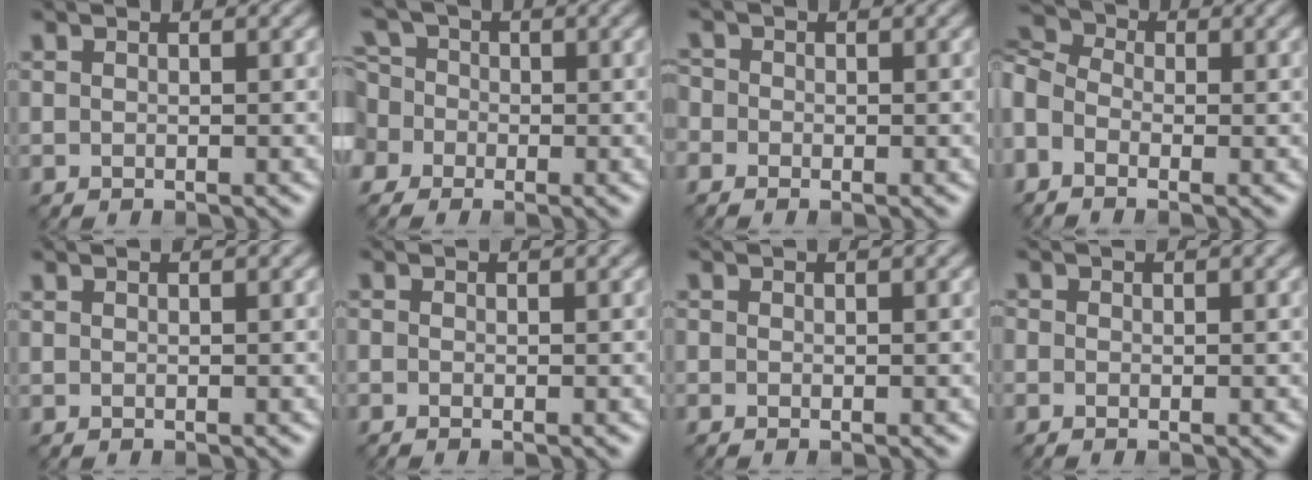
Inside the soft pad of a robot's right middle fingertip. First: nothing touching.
{"total": 6.7, "force": [-0.2, 5.8, 3.4], "torque": [-0.066, 0.029, -0.051]}
{"total": 2.2, "force": [-1.0, 1.8, 0.9], "torque": [-0.002, 0.005, -0.020]}
{"total": 6.3, "force": [-1.9, 4.4, 4.0], "torque": [-0.112, 0.007, -0.036]}
{"total": 0.0}
{"total": 0.6, "force": [-0.6, -0.1, 0.1], "torque": [0.002, -0.001, -0.013]}
{"total": 1.1, "force": [0.0, -0.6, -0.9], "torque": [0.019, 0.003, 0.000]}
{"total": 0.8, "force": [-0.5, 0.6, 0.1], "torque": [0.010, -0.004, -0.010]}